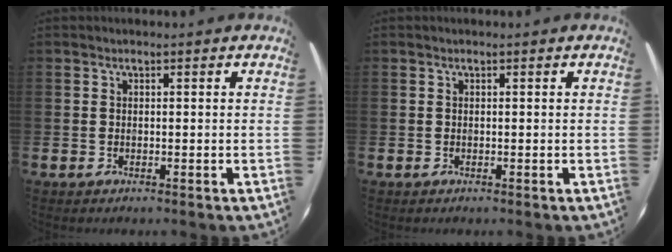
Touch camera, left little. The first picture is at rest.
{"total": 0.0}